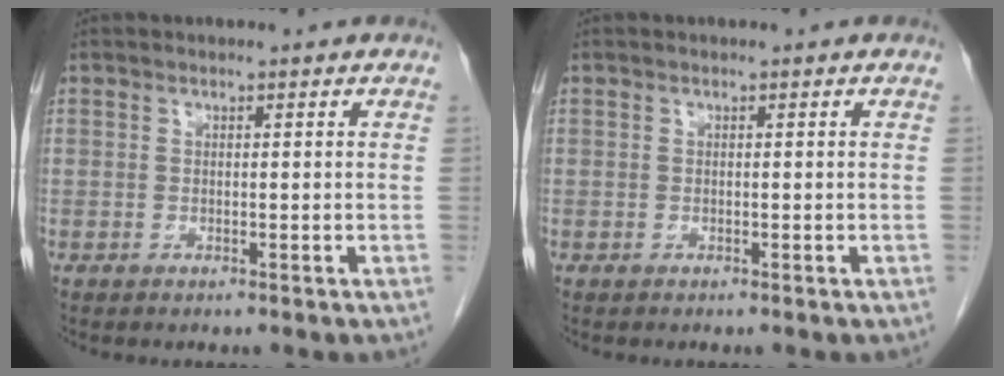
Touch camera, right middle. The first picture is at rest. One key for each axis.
{"total": 0.0}